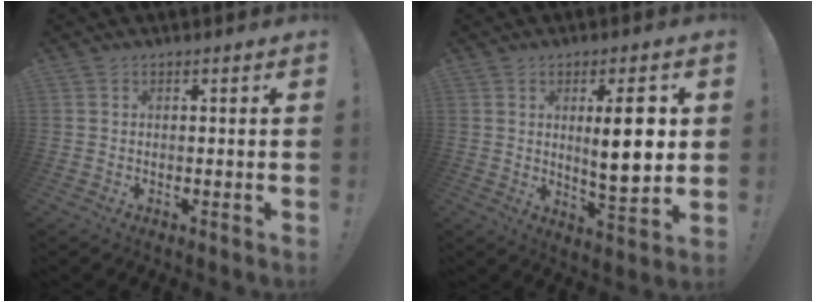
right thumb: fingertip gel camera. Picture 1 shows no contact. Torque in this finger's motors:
{"motor_torque": [-0.11, 0.67, 0.57, 0.56, 0.25]}